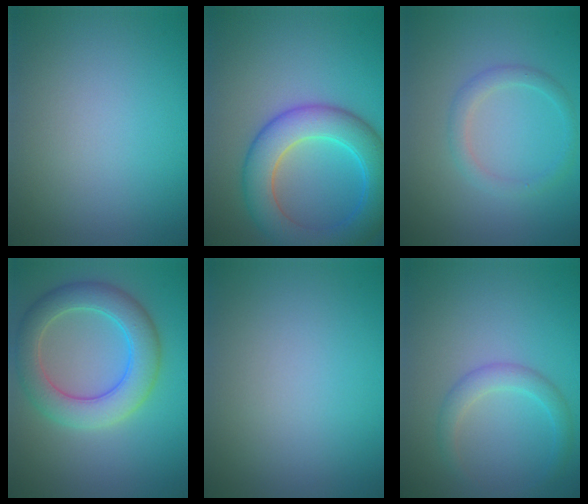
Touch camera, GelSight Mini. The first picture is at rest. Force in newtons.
{"total": 7.8, "press": 7.8, "slide": 0.3}
{"total": 1.9, "press": 1.8, "slide": 0.1}
{"total": 6.1, "press": 6.1, "slide": 0.2}
{"total": 0.0}
{"total": 2.2, "press": 2.2, "slide": 0.0}